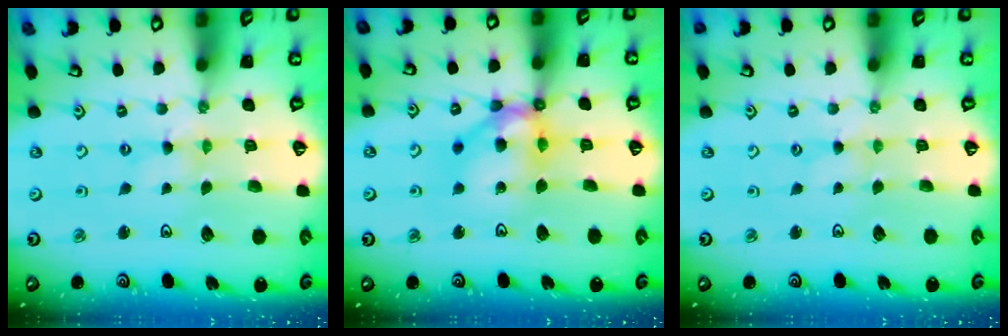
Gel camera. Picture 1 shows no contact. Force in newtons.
{"total": 13.0, "press": 12.9, "slide": 1.9}
{"total": 1.1, "press": 1.1, "slide": 0.2}